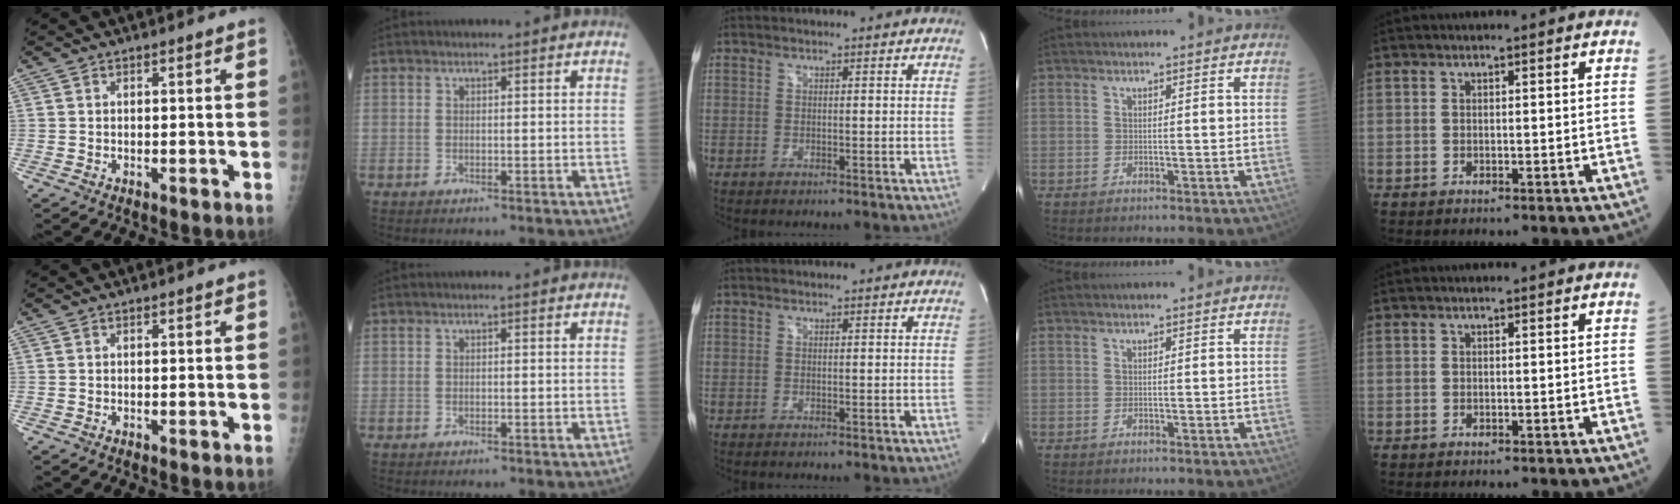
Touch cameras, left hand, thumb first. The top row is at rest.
{}